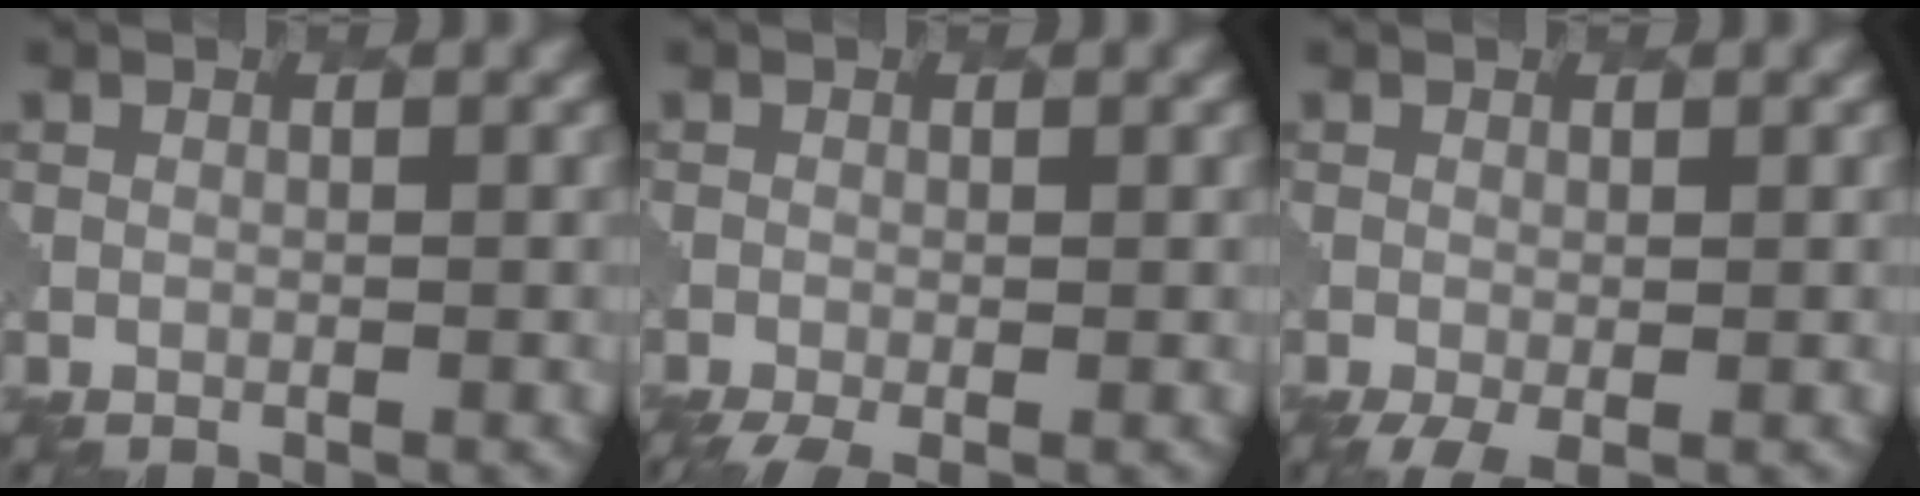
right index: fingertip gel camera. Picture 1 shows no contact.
{"total": 2.8, "force": [-1.9, 0.6, 2.0], "torque": [-0.032, -0.006, -0.035]}
{"total": 2.2, "force": [-1.1, 0.6, 1.8], "torque": [-0.035, -0.006, -0.020]}